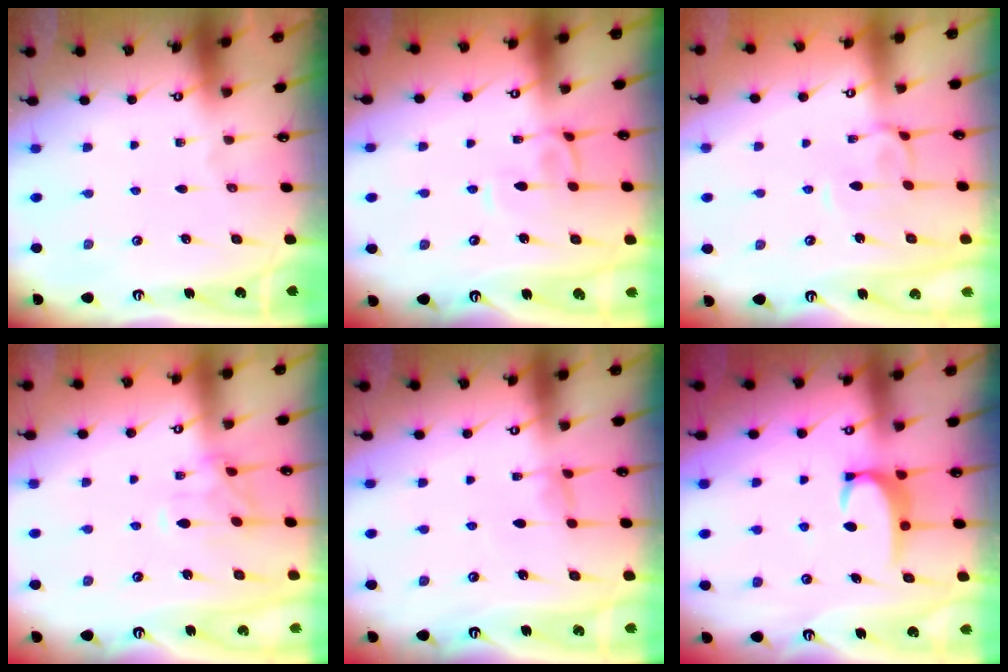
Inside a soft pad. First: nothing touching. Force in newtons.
{"total": 2.4, "press": 2.4, "slide": 0.6}
{"total": 2.3, "press": 2.2, "slide": 0.6}
{"total": 0.0}
{"total": 1.5, "press": 1.5, "slide": 0.4}
{"total": 3.4, "press": 3.4, "slide": 0.5}